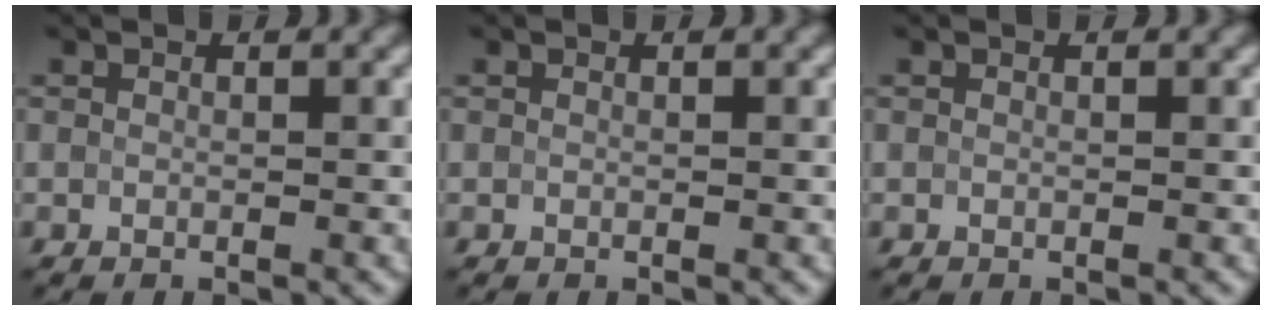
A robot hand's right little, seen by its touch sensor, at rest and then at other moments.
{"total": 0.0}
{"total": 0.0}